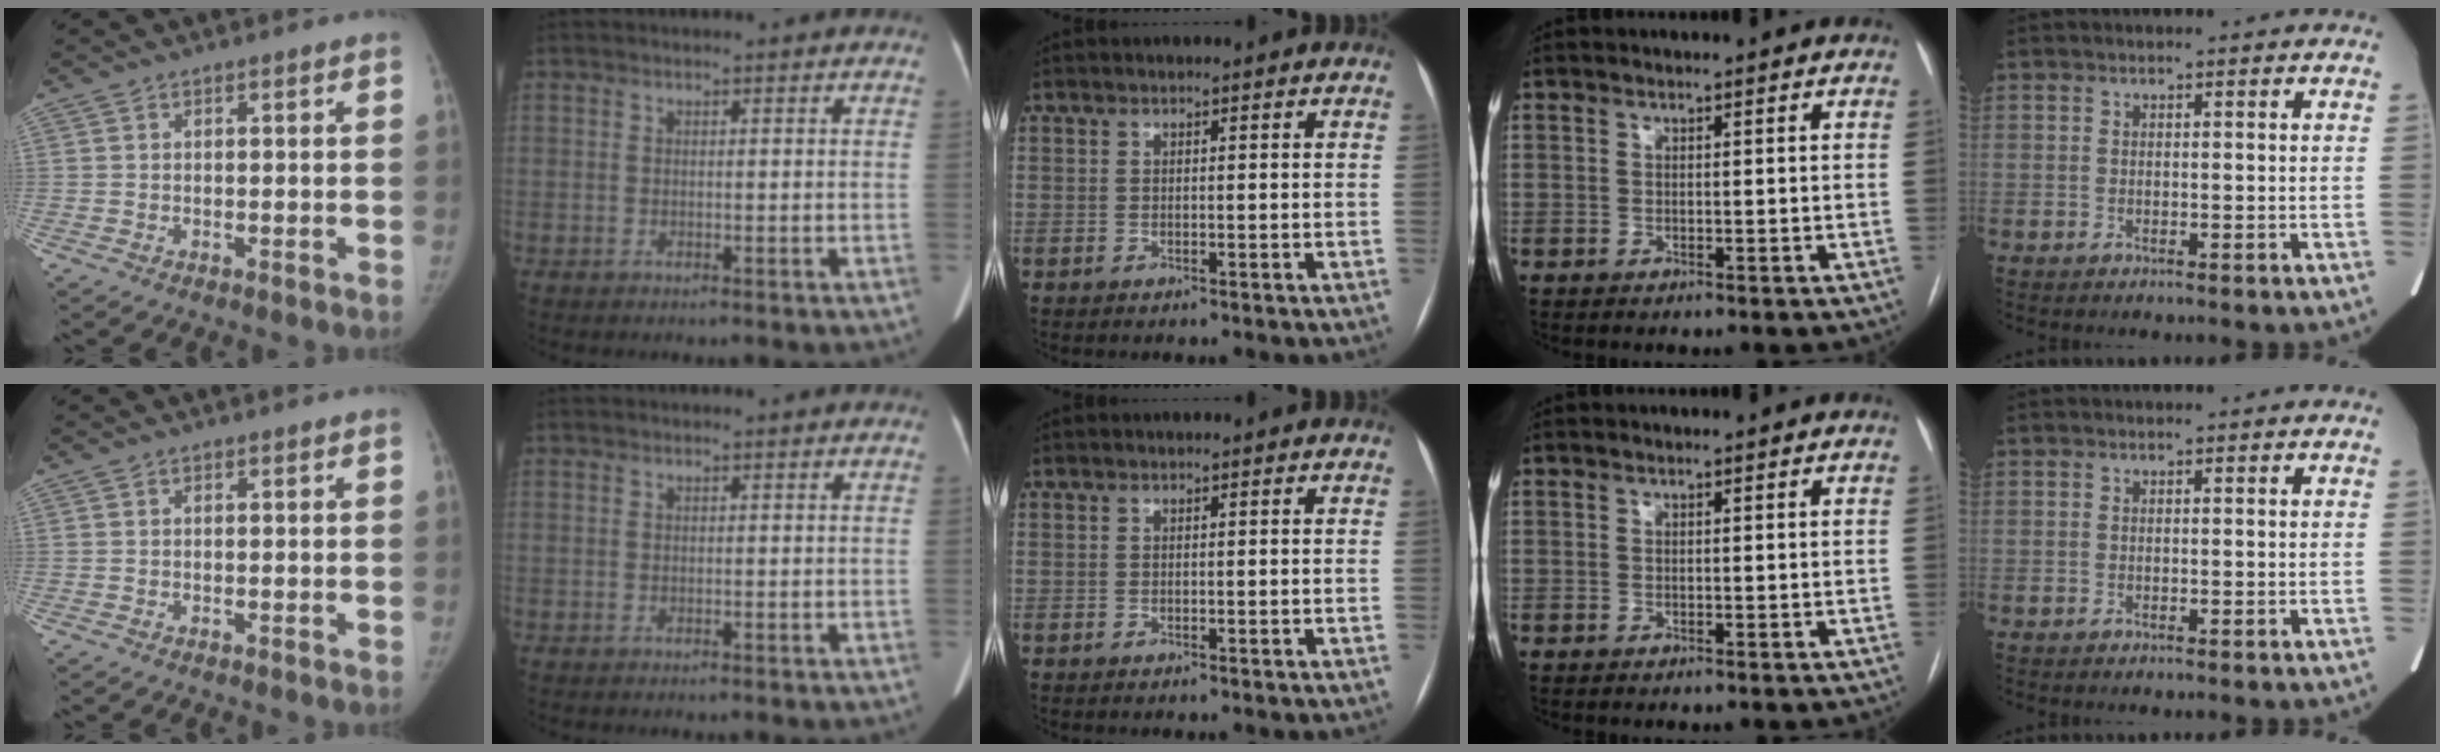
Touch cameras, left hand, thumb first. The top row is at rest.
{}